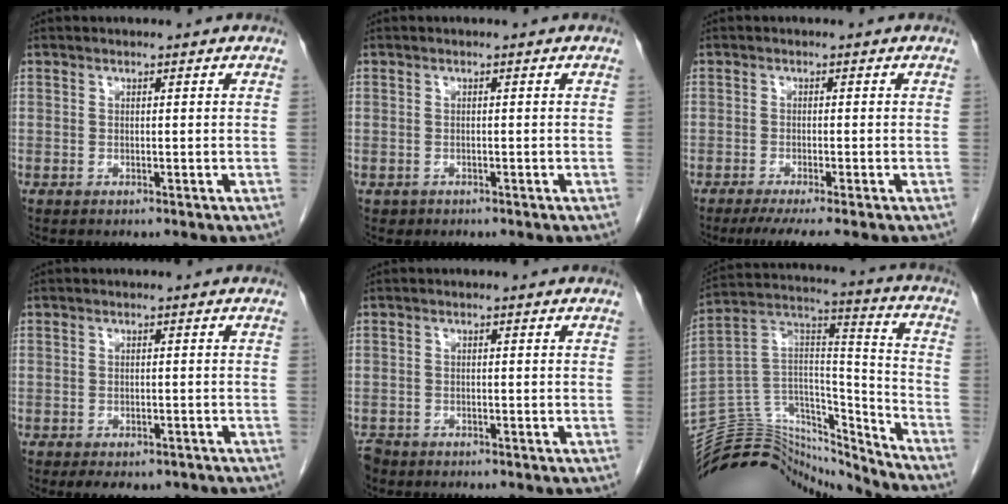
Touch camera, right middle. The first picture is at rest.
{"total": 0.6, "force": [-0.2, 0.5, -0.2], "torque": [-0.005, 0.004, -0.002]}
{"total": 4.8, "force": [-3.8, -0.4, 3.0], "torque": [-0.039, -0.012, -0.061]}
{"total": 6.7, "force": [-5.1, 3.3, 2.8], "torque": [-0.029, 0.004, -0.066]}
{"total": 2.9, "force": [-2.5, 1.4, 0.3], "torque": [-0.010, -0.003, -0.045]}
{"total": 20.4, "force": [-19.5, 5.7, 2.6], "torque": [-0.048, 0.085, -0.317]}